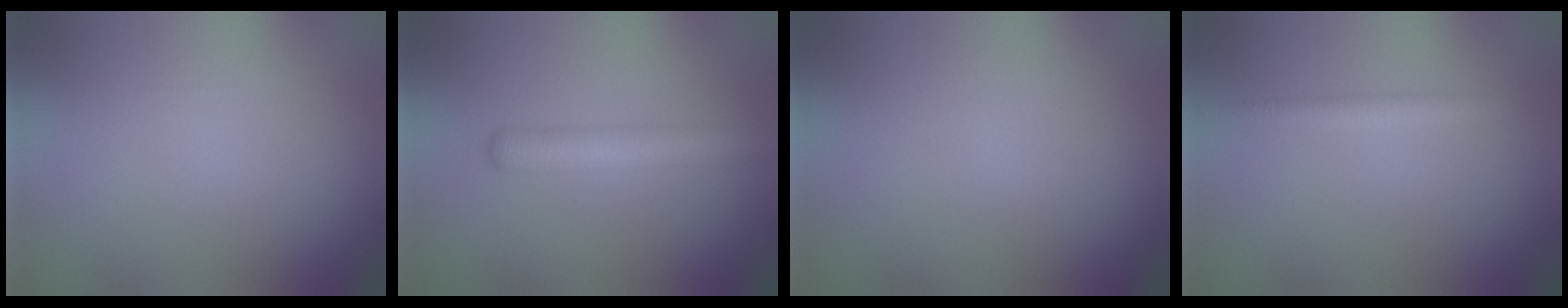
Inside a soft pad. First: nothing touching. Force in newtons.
{"total": 3.8, "press": 3.8, "slide": 0.0}
{"total": 0.0}
{"total": 1.5, "press": 1.5, "slide": 0.0}